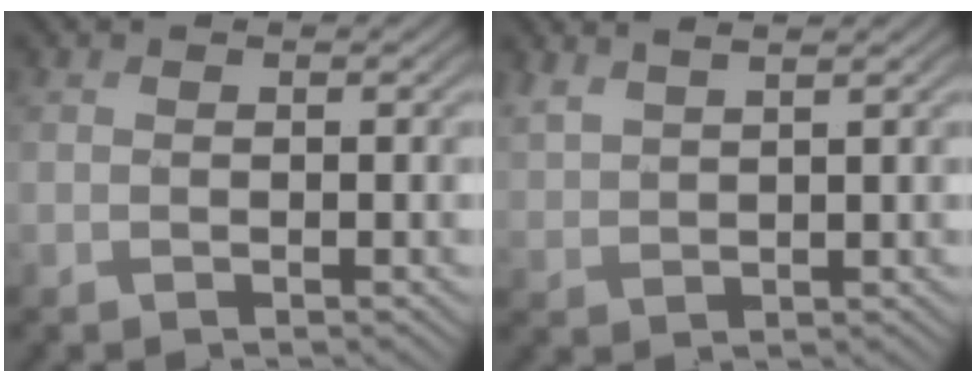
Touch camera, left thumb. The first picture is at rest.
{"total": 3.3, "force": [2.8, 0.7, 1.7], "torque": [-0.045, 0.008, 0.062]}